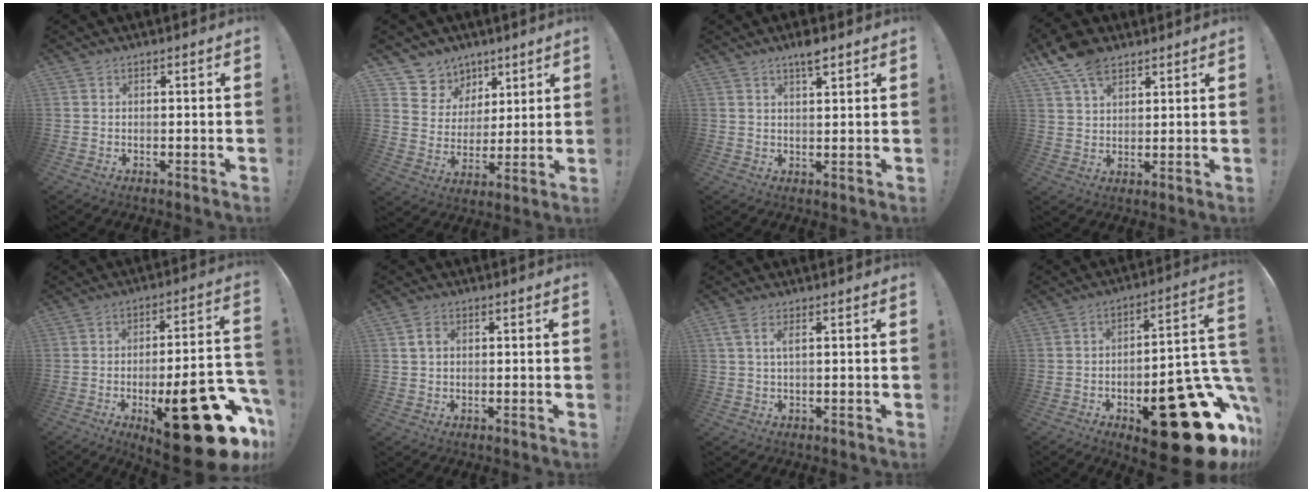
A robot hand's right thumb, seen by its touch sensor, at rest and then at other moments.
{"total": 9.0, "force": [5.4, 7.1, 1.1], "torque": [-0.020, -0.047, 0.111]}
{"total": 4.2, "force": [3.0, 0.6, 2.9], "torque": [-0.040, -0.017, 0.046]}
{"total": 9.9, "force": [6.8, 5.6, 4.6], "torque": [-0.074, -0.033, 0.130]}
{"total": 27.4, "force": [-10.9, 9.1, 23.4], "torque": [-0.309, 0.050, -0.151]}
{"total": 3.2, "force": [1.0, 2.4, 1.9], "torque": [-0.028, 0.003, 0.017]}
{"total": 2.6, "force": [0.9, 0.4, 2.4], "torque": [-0.040, -0.003, 0.014]}
{"total": 29.3, "force": [-12.6, 12.2, 23.5], "torque": [-0.253, 0.061, -0.172]}